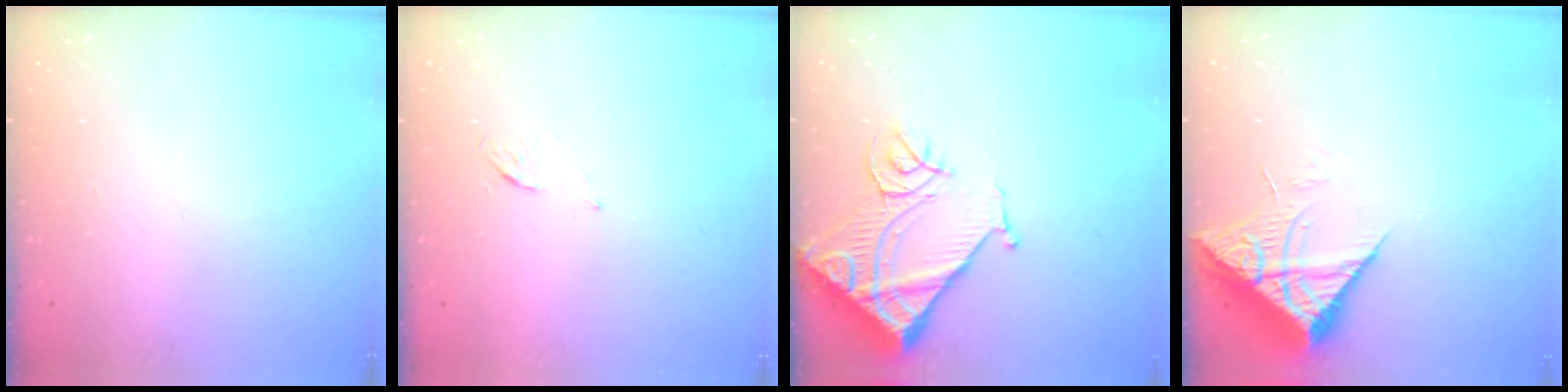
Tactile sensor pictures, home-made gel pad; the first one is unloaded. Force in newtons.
{"total": 3.7, "press": 3.6, "slide": 0.5}
{"total": 17.1, "press": 17.0, "slide": 1.8}
{"total": 7.7, "press": 7.6, "slide": 0.8}